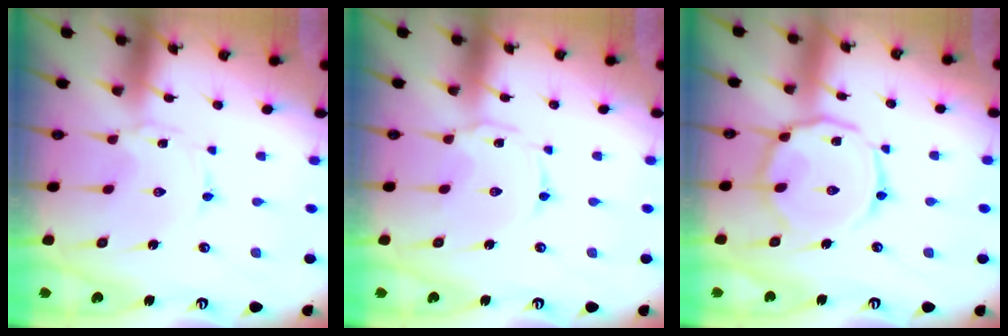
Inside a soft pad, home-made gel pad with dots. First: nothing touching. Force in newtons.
{"total": 1.2, "press": 1.1, "slide": 0.4}
{"total": 12.6, "press": 12.6, "slide": 1.0}